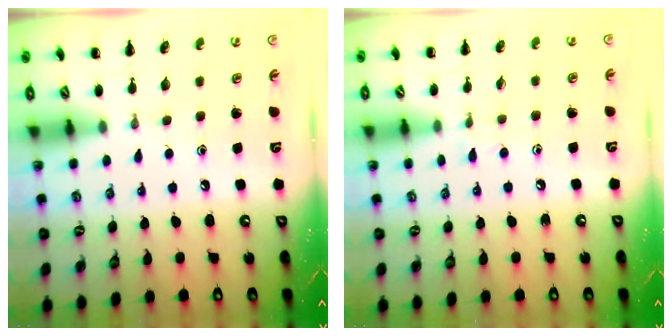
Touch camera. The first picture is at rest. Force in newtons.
{"total": 3.9, "press": 3.6, "slide": 1.4}